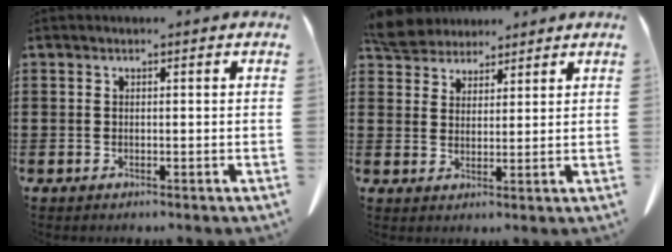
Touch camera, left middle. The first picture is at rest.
{"total": 5.5, "force": [5.1, 1.9, 1.0], "torque": [-0.043, -0.008, 0.096]}